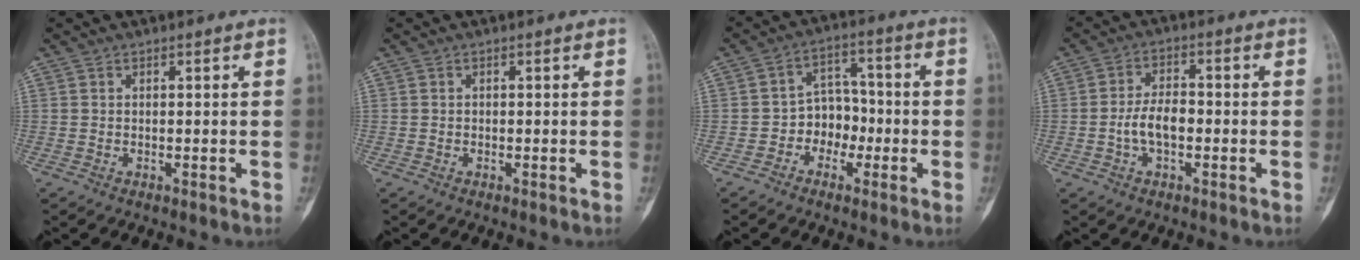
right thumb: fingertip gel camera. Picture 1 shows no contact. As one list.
[{"total": 0.0}, {"total": 6.9, "force": [-2.3, 5.6, 3.3], "torque": [-0.005, 0.036, -0.050]}, {"total": 5.9, "force": [-1.3, 3.2, 4.8], "torque": [-0.089, 0.022, -0.028]}]